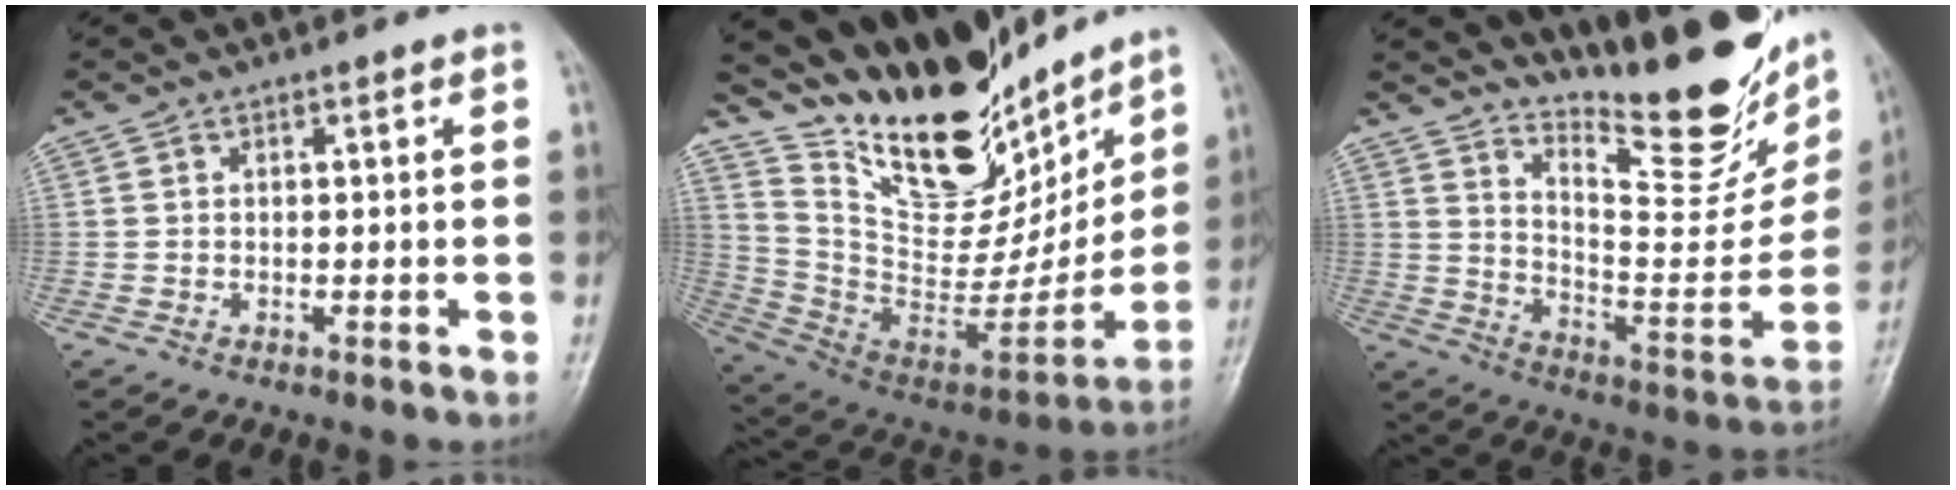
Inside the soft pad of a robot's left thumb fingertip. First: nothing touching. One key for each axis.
{"total": 25.8, "fx": 20.0, "fy": 10.6, "fz": 12.5, "tx": -0.162, "ty": -0.098, "tz": 0.344}
{"total": 25.0, "fx": 17.8, "fy": 7.4, "fz": 16.0, "tx": -0.188, "ty": -0.119, "tz": 0.267}